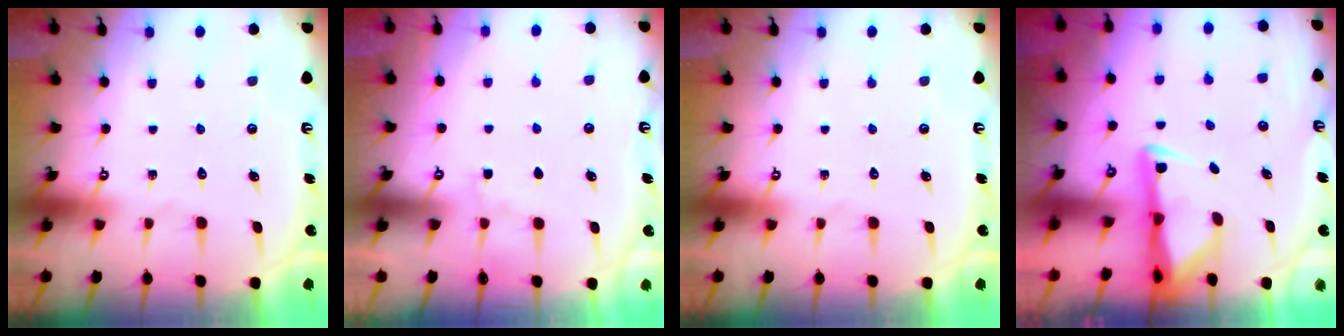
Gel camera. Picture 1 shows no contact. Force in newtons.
{"total": 2.6, "press": 2.6, "slide": 0.4}
{"total": 0.0}
{"total": 3.0, "press": 2.9, "slide": 0.5}